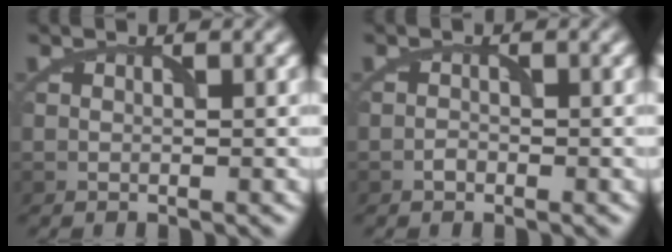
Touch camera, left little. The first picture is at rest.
{"total": 0.7, "force": [-0.5, 0.4, 0.2], "torque": [-0.003, -0.001, -0.010]}